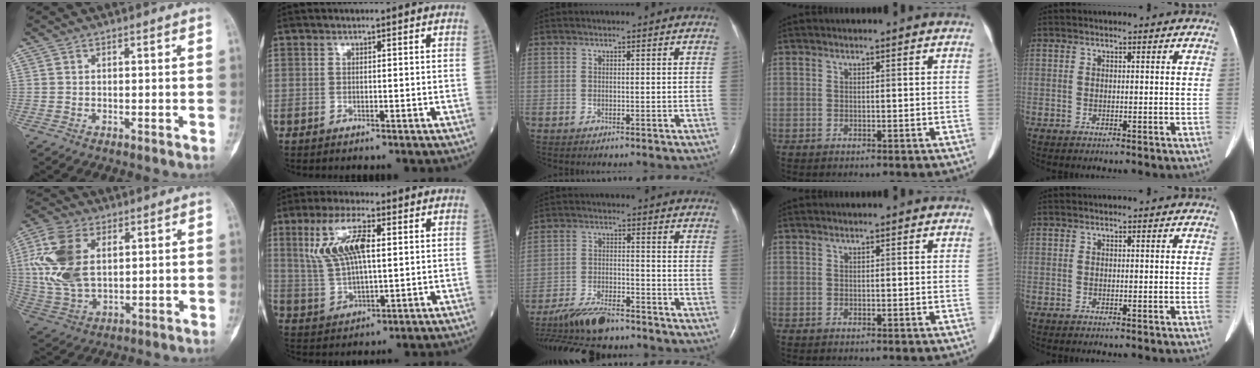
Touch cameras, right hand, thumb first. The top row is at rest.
{"thumb": {"total": 15.3, "force": [3.4, 9.3, 11.6], "torque": [-0.241, -0.004, 0.070]}, "index": {"total": 10.1, "force": [3.1, 3.0, 9.2], "torque": [-0.204, 0.014, 0.069]}, "middle": {"total": 12.5, "force": [-10.8, 2.7, 5.6], "torque": [-0.109, -0.014, -0.183]}}